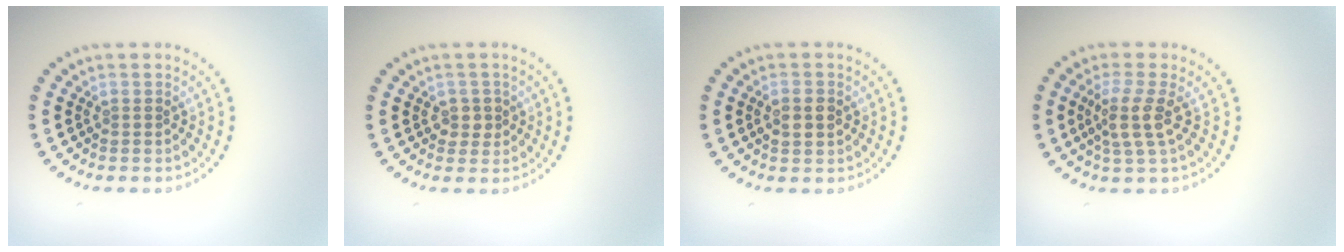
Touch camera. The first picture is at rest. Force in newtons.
{"total": 1.5, "press": 1.4, "slide": 0.6}
{"total": 1.9, "press": 1.9, "slide": 0.1}
{"total": 2.9, "press": 2.4, "slide": 1.7}